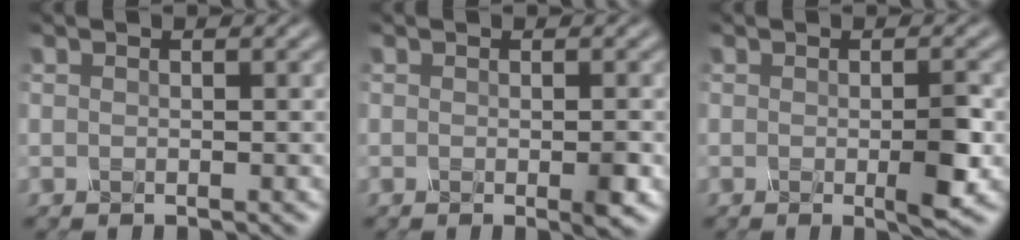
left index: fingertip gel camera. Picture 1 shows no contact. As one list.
[{"total": 1.9, "force": [-0.8, 0.2, 1.7], "torque": [-0.036, -0.005, -0.006]}, {"total": 2.7, "force": [-0.9, 0.2, 2.6], "torque": [-0.060, -0.006, -0.008]}]